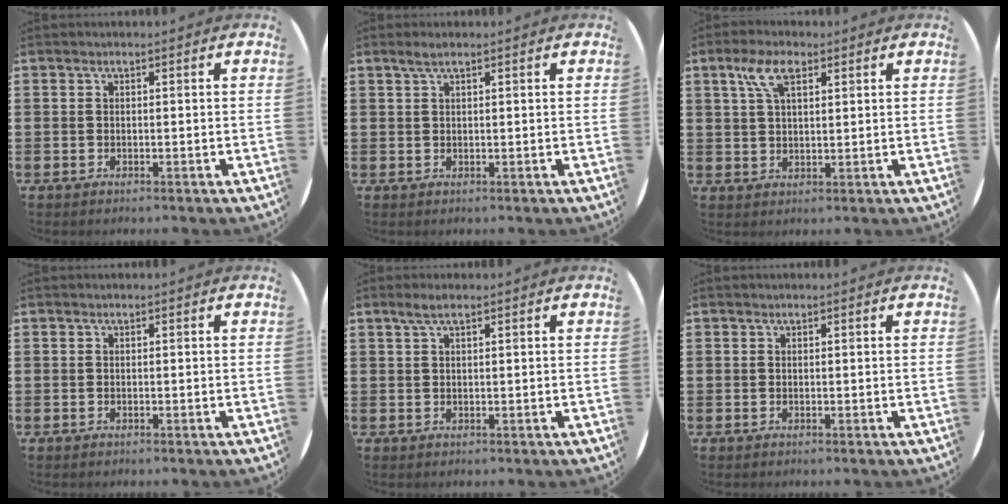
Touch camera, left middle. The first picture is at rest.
{"total": 1.4, "force": [1.0, 0.2, 1.0], "torque": [-0.019, 0.003, 0.018]}
{"total": 5.5, "force": [3.1, 2.5, 3.9], "torque": [-0.086, 0.012, 0.054]}
{"total": 0.0}
{"total": 1.9, "force": [1.3, 0.3, 1.4], "torque": [-0.027, 0.006, 0.022]}
{"total": 0.0}